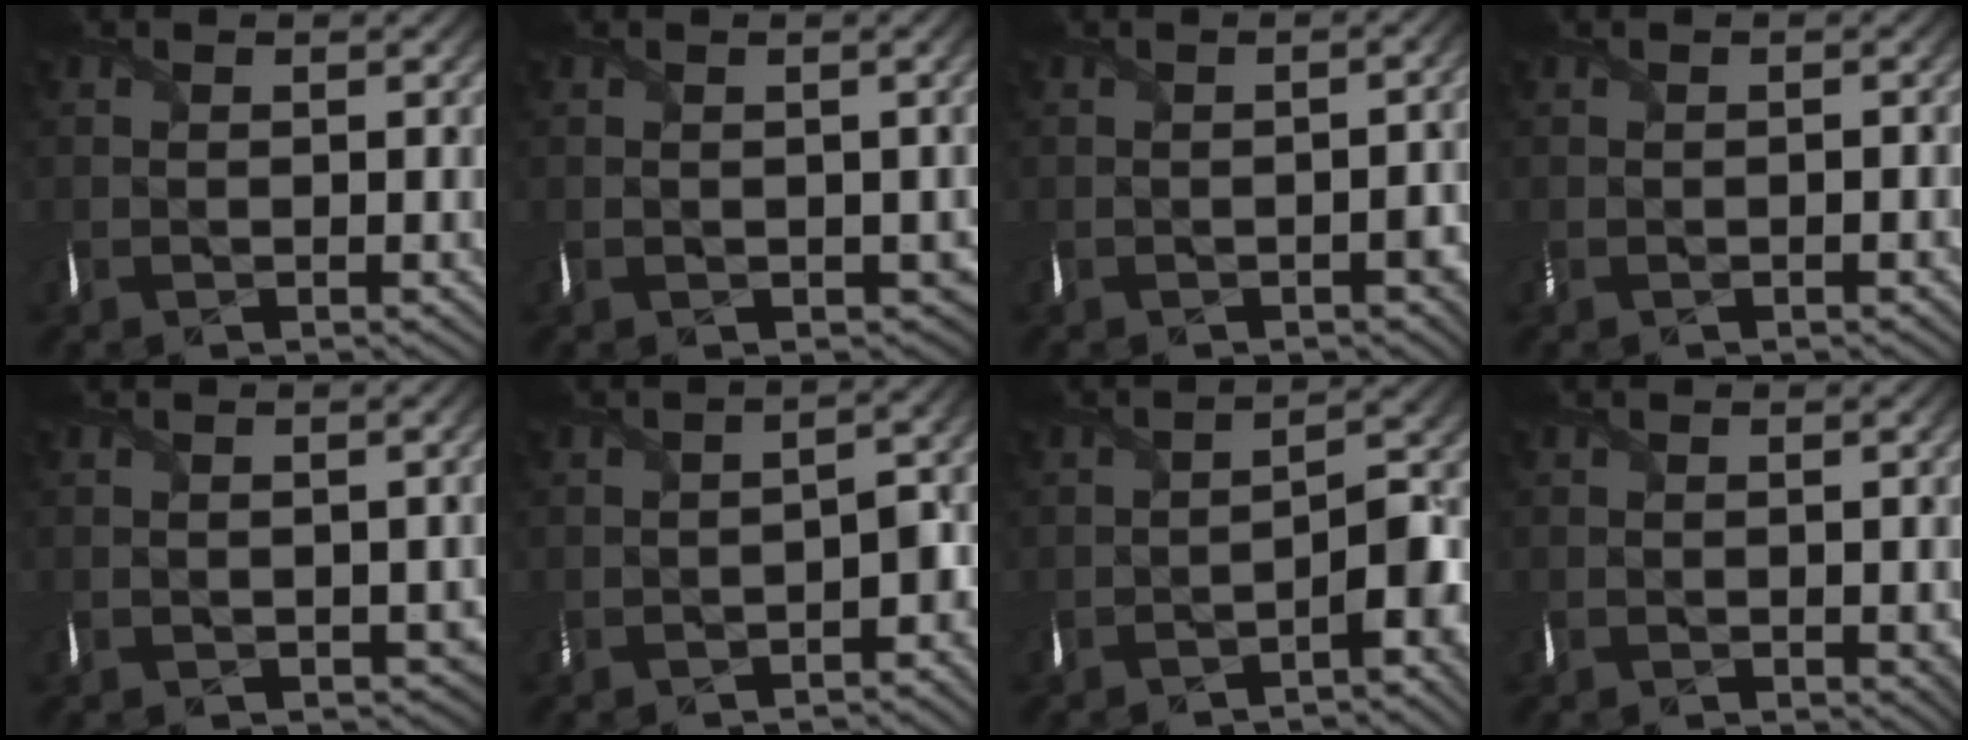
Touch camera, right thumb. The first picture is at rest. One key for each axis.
{"total": 3.5, "fx": -0.3, "fy": 2.9, "fz": 1.8, "tx": -0.031, "ty": -0.022, "tz": 0.000}
{"total": 3.2, "fx": -1.6, "fy": 1.4, "fz": 2.4, "tx": -0.032, "ty": -0.007, "tz": -0.019}
{"total": 0.9, "fx": -0.6, "fy": 0.4, "fz": 0.5, "tx": -0.010, "ty": -0.002, "tz": -0.010}
{"total": 3.1, "fx": -0.5, "fy": 2.6, "fz": 1.6, "tx": -0.024, "ty": -0.019, "tz": -0.005}
{"total": 5.2, "fx": -2.9, "fy": 2.4, "fz": 3.6, "tx": -0.046, "ty": -0.010, "tz": -0.051}
{"total": 6.2, "fx": -3.8, "fy": 1.4, "fz": 4.8, "tx": -0.064, "ty": 0.005, "tz": -0.066}
{"total": 1.7, "fx": -0.3, "fy": 1.0, "fz": 1.4, "tx": -0.021, "ty": -0.009, "tz": 0.000}